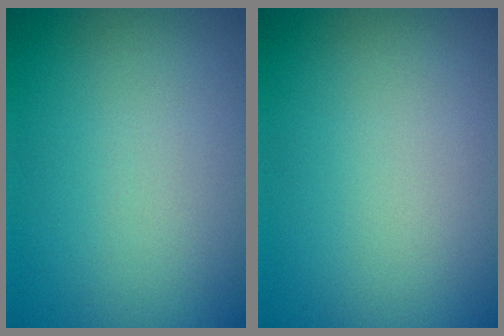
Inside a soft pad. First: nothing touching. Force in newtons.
{"total": 0.0}